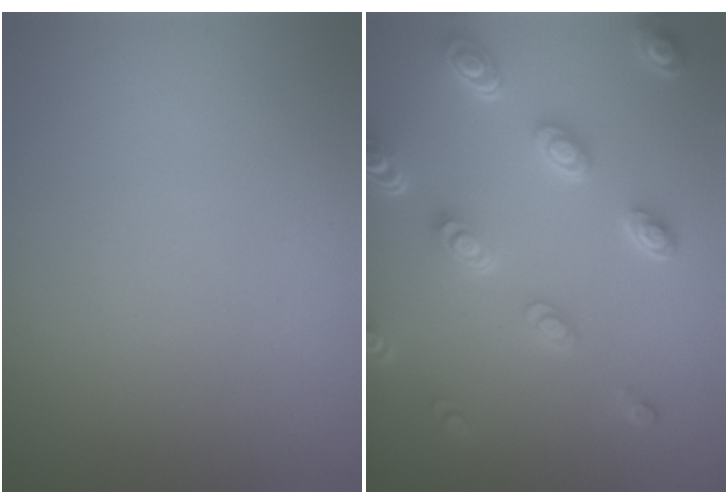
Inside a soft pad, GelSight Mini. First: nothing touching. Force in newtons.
{"total": 4.9, "press": 3.7, "slide": 3.2}